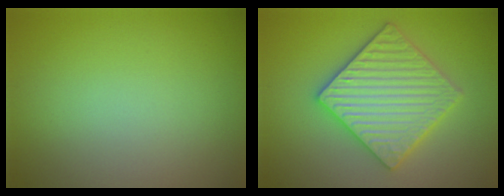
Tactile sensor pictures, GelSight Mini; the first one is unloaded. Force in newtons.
{"total": 5.9, "press": 5.8, "slide": 1.1}